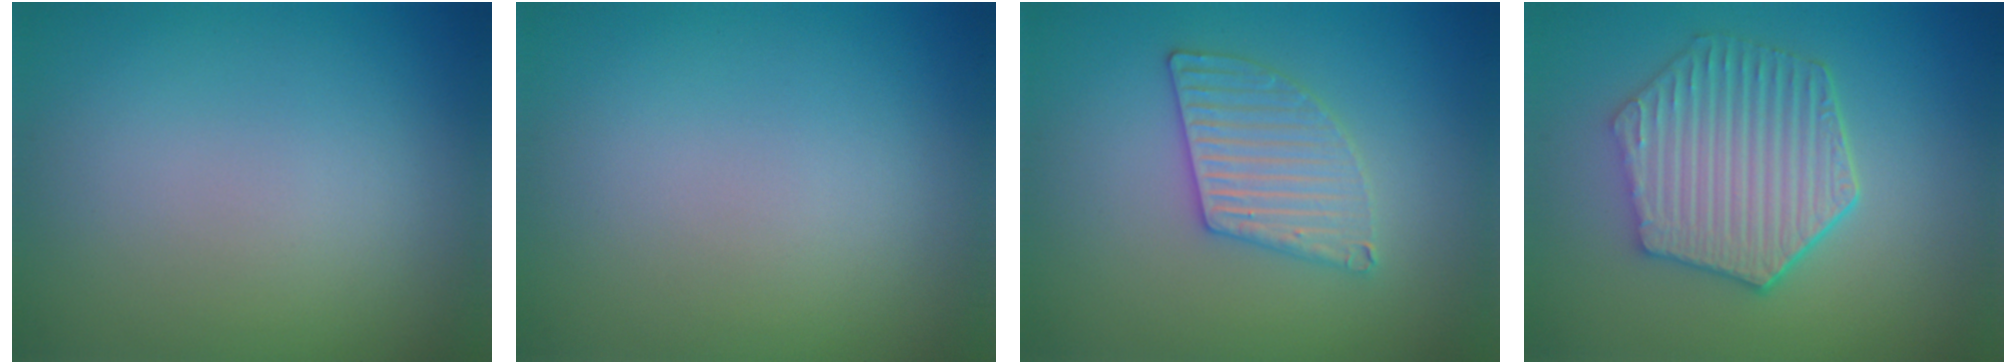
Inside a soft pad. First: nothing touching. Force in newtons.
{"total": 0.0}
{"total": 3.0, "press": 3.0, "slide": 0.2}
{"total": 6.4, "press": 5.0, "slide": 4.0}